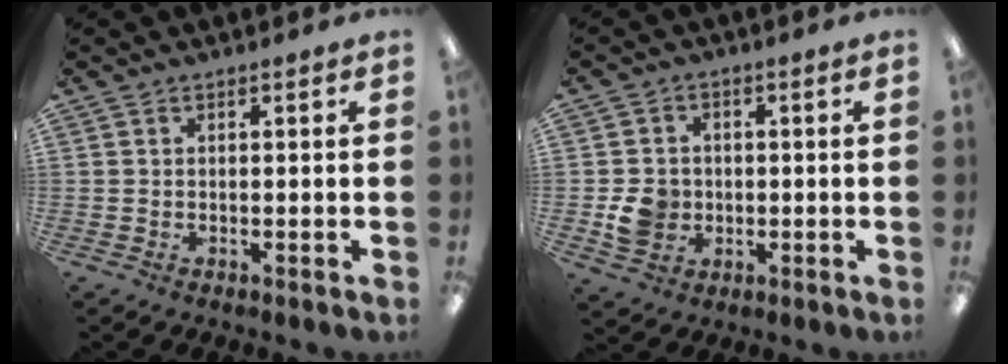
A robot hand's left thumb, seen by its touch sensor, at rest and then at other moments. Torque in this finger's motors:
{"motor_torque": [-0.02, 0.04, 0.09, -0.09, 0.00]}